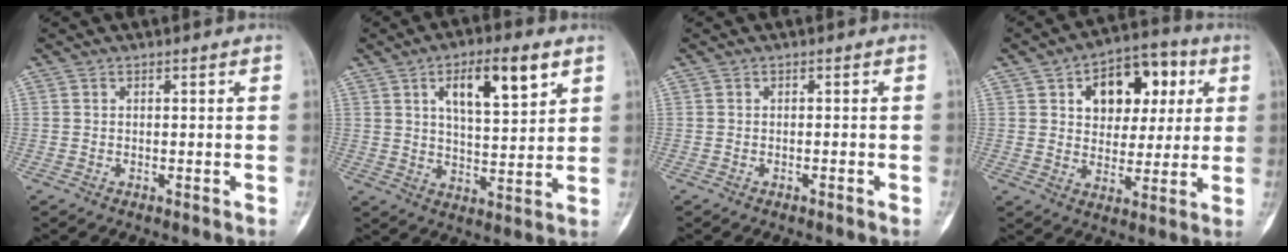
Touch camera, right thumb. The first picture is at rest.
{"total": 12.0, "force": [5.6, 4.2, 9.7], "torque": [-0.141, -0.022, 0.092]}
{"total": 0.6, "force": [-0.4, 0.0, 0.4], "torque": [-0.009, 0.005, -0.004]}
{"total": 14.6, "force": [4.9, 9.6, 9.9], "torque": [-0.090, 0.007, 0.073]}